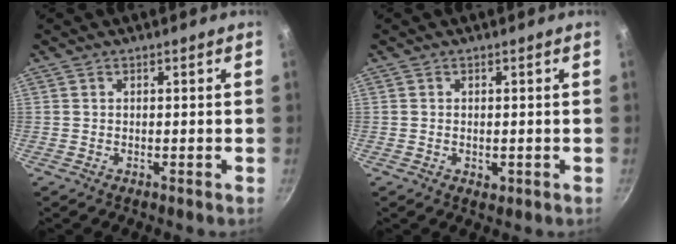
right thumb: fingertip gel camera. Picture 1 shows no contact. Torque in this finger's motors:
{"motor_torque": [-0.21, 0.22, -0.15, -0.24, -0.04]}